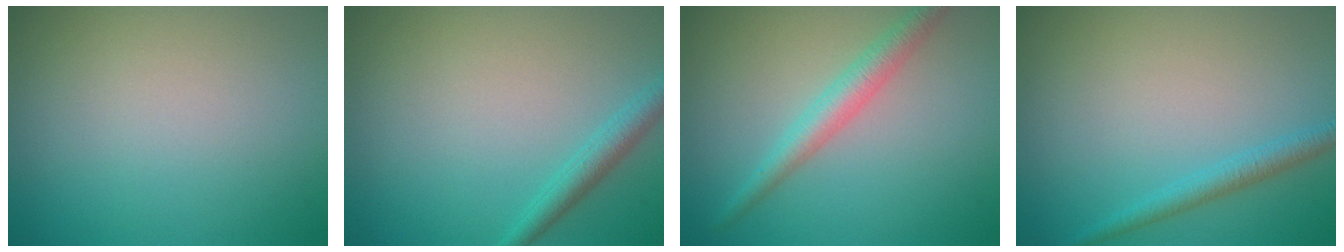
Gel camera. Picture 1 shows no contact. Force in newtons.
{"total": 2.0, "press": 2.0, "slide": 0.1}
{"total": 2.9, "press": 2.9, "slide": 0.0}
{"total": 1.9, "press": 1.9, "slide": 0.1}